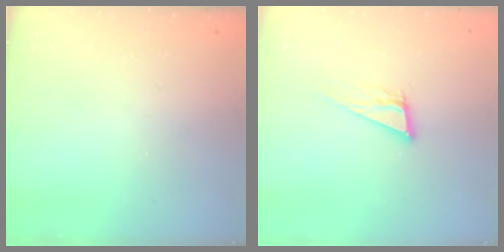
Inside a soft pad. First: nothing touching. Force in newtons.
{"total": 9.2, "press": 8.4, "slide": 3.5}